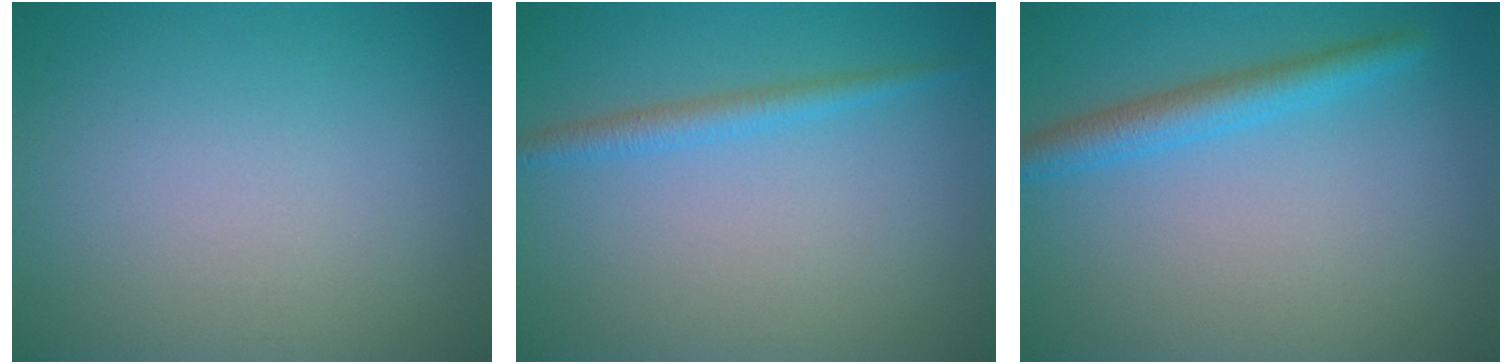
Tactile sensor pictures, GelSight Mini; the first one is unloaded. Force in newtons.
{"total": 1.8, "press": 1.8, "slide": 0.1}
{"total": 3.0, "press": 3.0, "slide": 0.2}